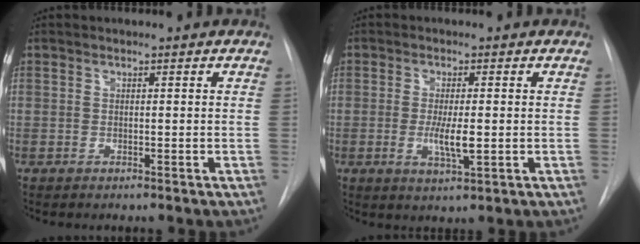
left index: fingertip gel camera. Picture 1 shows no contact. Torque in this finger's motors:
{"motor_torque": [0.90, 0.05, 0.26, 0.09]}